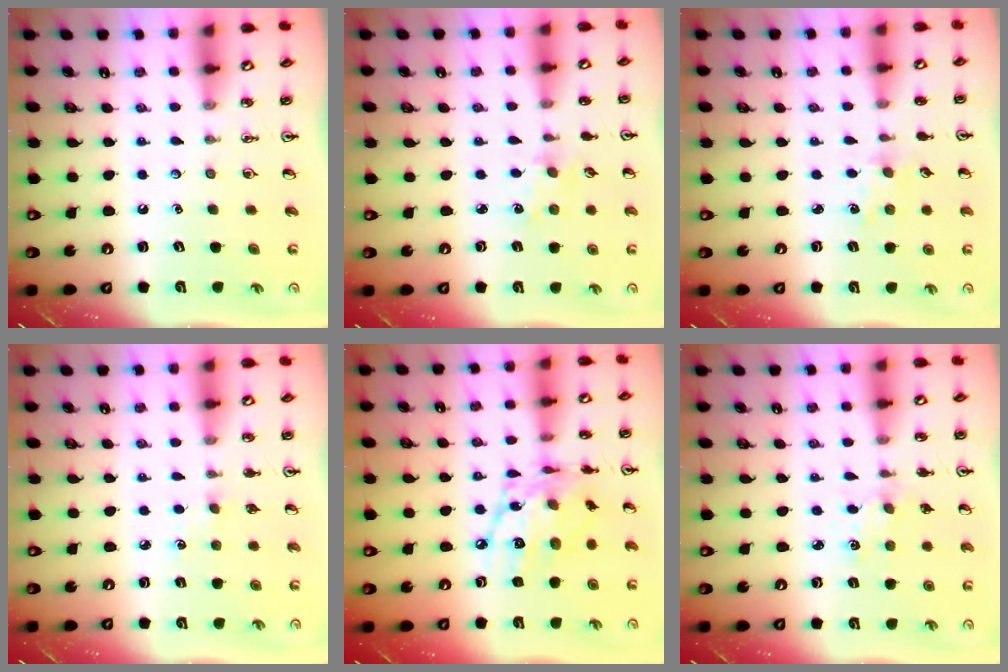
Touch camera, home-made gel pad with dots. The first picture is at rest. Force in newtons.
{"total": 1.2, "press": 1.2, "slide": 0.2}
{"total": 1.5, "press": 1.5, "slide": 0.3}
{"total": 2.0, "press": 2.0, "slide": 0.3}
{"total": 15.7, "press": 15.7, "slide": 1.2}
{"total": 1.8, "press": 1.8, "slide": 0.3}